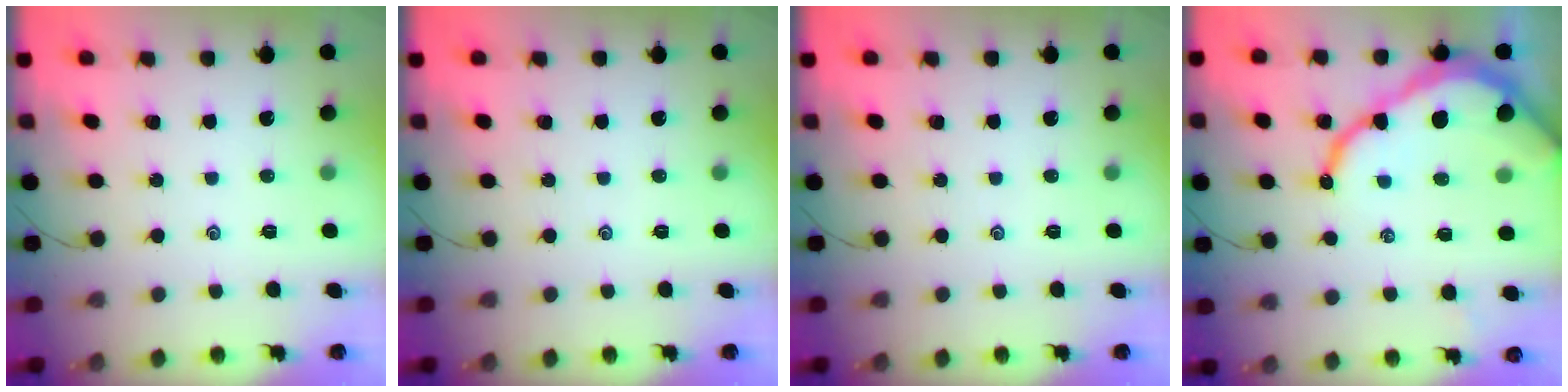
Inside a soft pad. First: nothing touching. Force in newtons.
{"total": 0.0}
{"total": 0.0}
{"total": 15.5, "press": 15.3, "slide": 1.8}